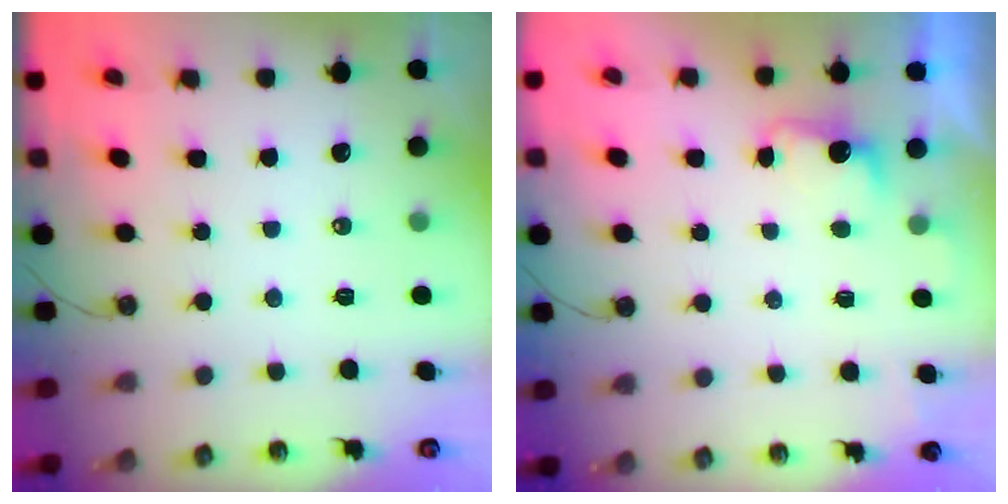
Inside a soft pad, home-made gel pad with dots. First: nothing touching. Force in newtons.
{"total": 1.5, "press": 1.3, "slide": 0.8}